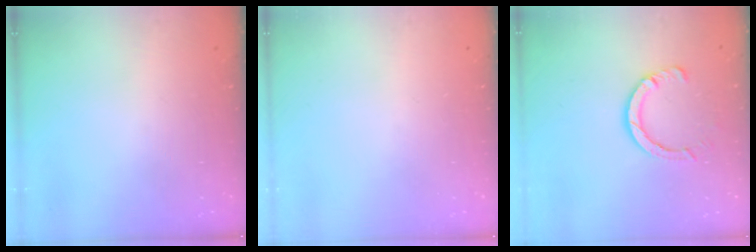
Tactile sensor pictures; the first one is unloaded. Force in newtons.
{"total": 0.0}
{"total": 6.4, "press": 6.4, "slide": 0.7}